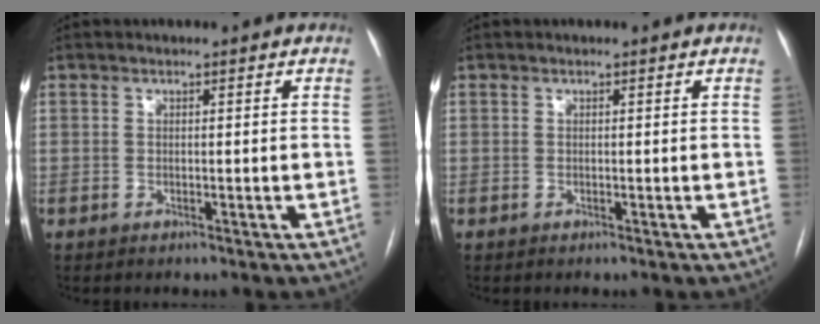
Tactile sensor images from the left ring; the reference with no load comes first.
{"total": 0.0}